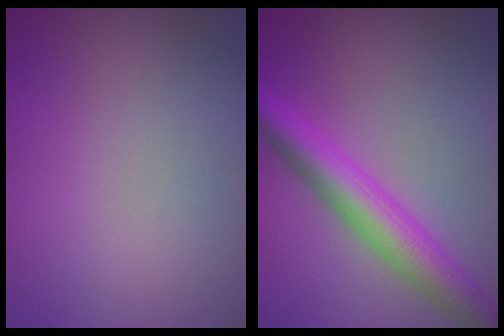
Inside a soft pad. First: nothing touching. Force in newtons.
{"total": 5.7, "press": 5.7, "slide": 0.2}